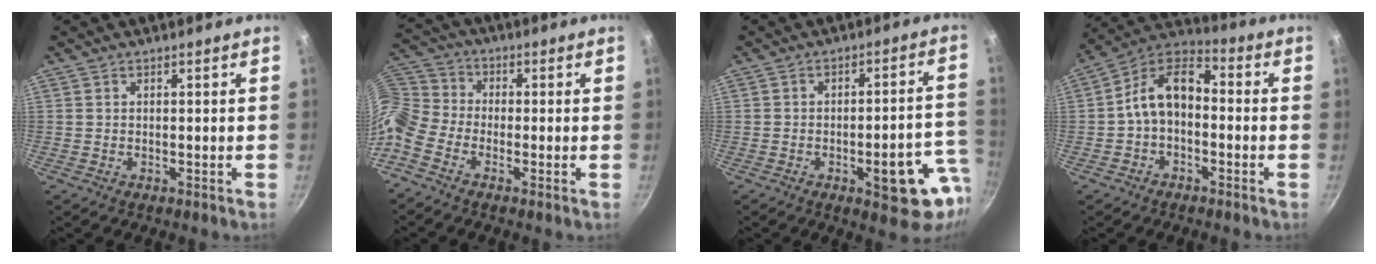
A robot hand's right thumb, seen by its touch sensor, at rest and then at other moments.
{"total": 8.7, "force": [-4.3, 5.9, 4.7], "torque": [-0.101, 0.048, -0.117]}
{"total": 13.6, "force": [-4.8, 5.2, 11.6], "torque": [-0.101, 0.034, -0.059]}
{"total": 10.9, "force": [-1.2, 7.0, 8.3], "torque": [-0.131, 0.050, -0.040]}